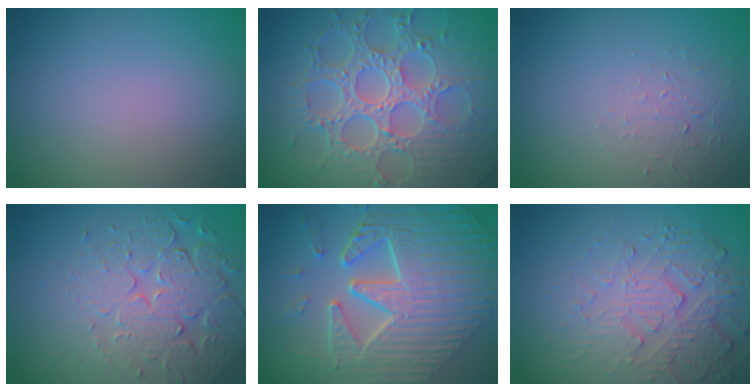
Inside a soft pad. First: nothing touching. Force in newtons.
{"total": 8.8, "press": 6.6, "slide": 5.8}
{"total": 1.3, "press": 0.6, "slide": 1.2}
{"total": 6.7, "press": 5.1, "slide": 4.4}
{"total": 8.7, "press": 7.2, "slide": 4.9}
{"total": 5.3, "press": 3.7, "slide": 3.9}